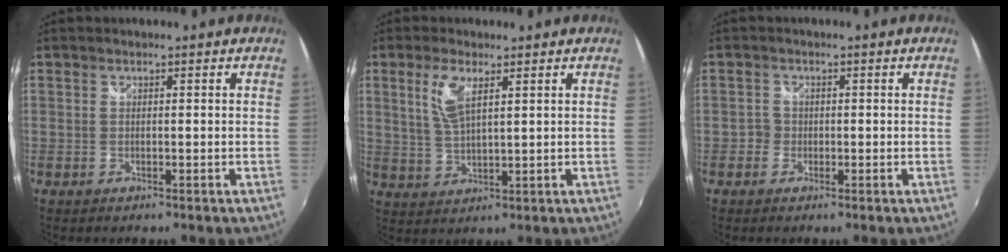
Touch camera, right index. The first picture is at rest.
{"total": 5.8, "force": [2.9, 1.8, 4.7], "torque": [-0.098, 0.005, 0.060]}
{"total": 1.8, "force": [-0.9, 1.6, 0.0], "torque": [-0.001, 0.004, -0.017]}